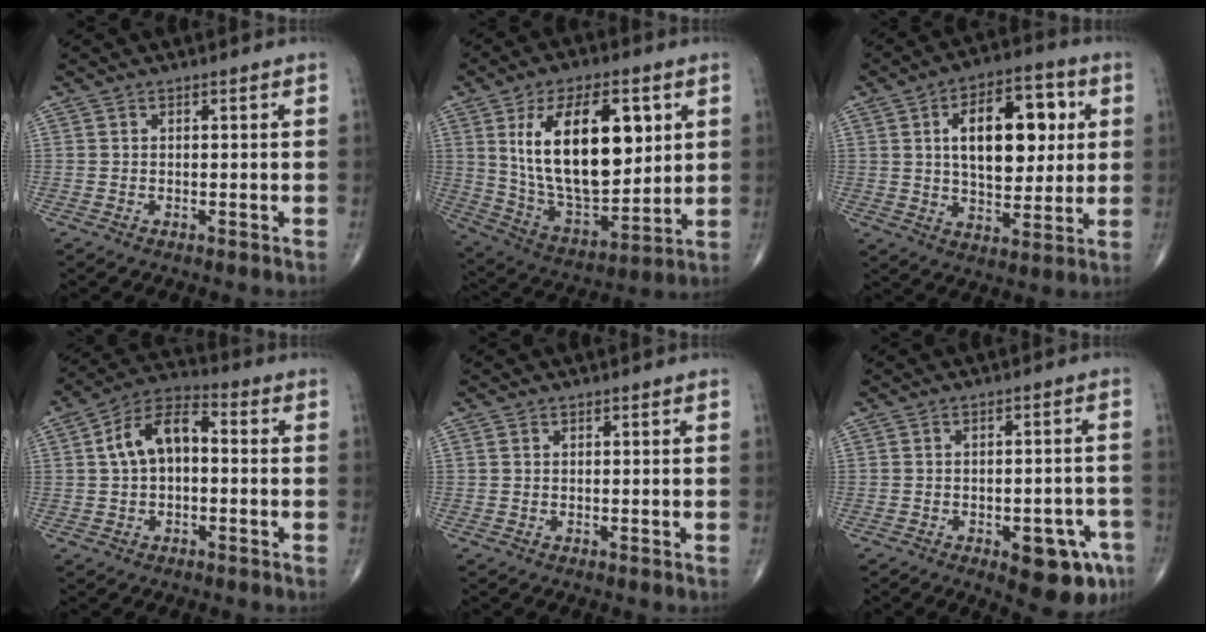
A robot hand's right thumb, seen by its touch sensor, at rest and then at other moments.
{"total": 22.9, "force": [6.0, 11.4, 18.9], "torque": [-0.295, -0.031, 0.113]}
{"total": 17.3, "force": [3.9, 9.3, 14.1], "torque": [-0.177, 0.001, 0.061]}
{"total": 10.2, "force": [0.7, 6.0, 8.3], "torque": [-0.144, 0.035, 0.001]}
{"total": 0.5, "force": [0.2, 0.4, 0.3], "torque": [-0.007, 0.003, 0.004]}
{"total": 10.3, "force": [-5.0, 4.1, 8.0], "torque": [-0.074, 0.022, -0.055]}